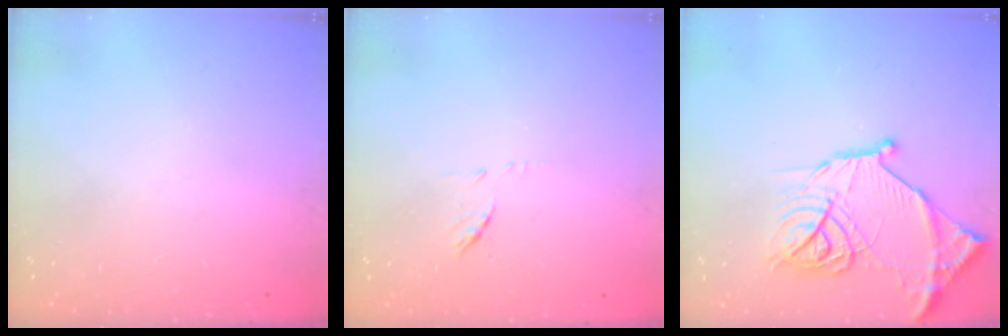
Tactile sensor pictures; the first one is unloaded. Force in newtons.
{"total": 6.1, "press": 6.1, "slide": 0.3}
{"total": 16.8, "press": 16.7, "slide": 1.5}